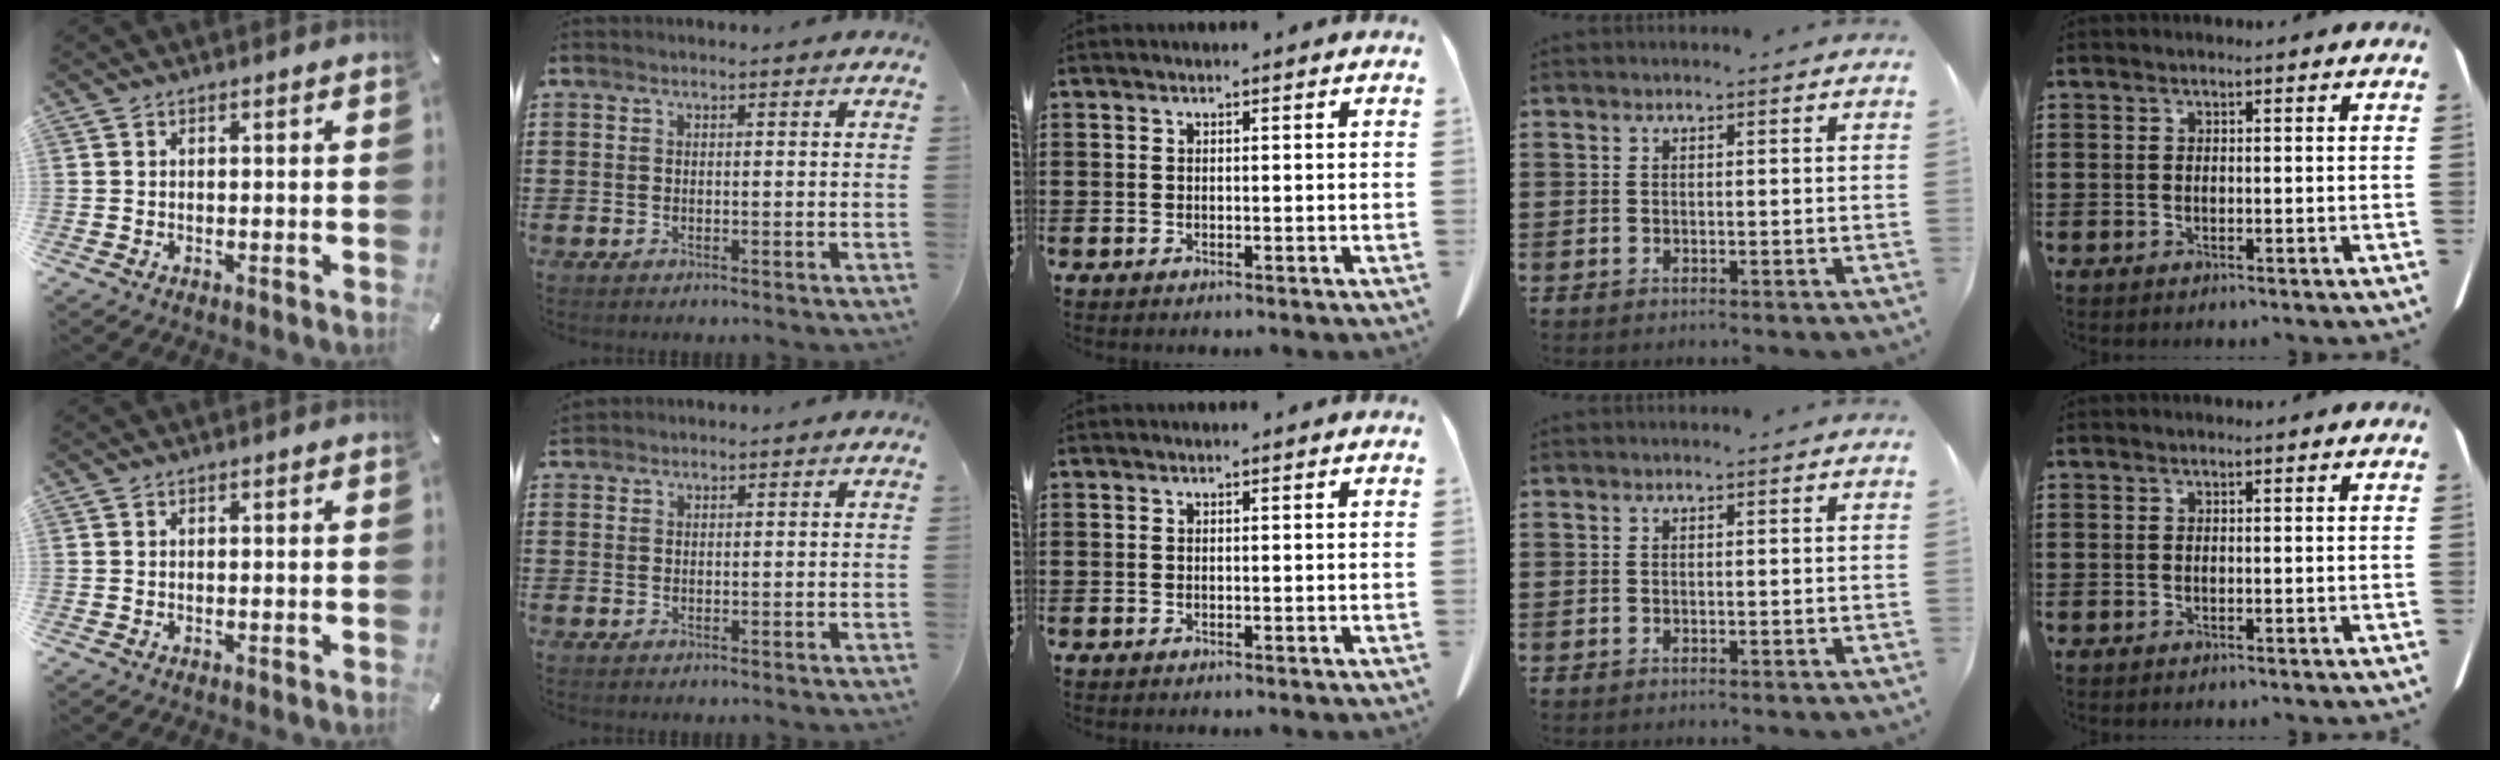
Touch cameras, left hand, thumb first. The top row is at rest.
{"index": {"total": 1.0, "force": [1.0, 0.3, 0.1], "torque": [-0.004, 0.001, 0.020]}}